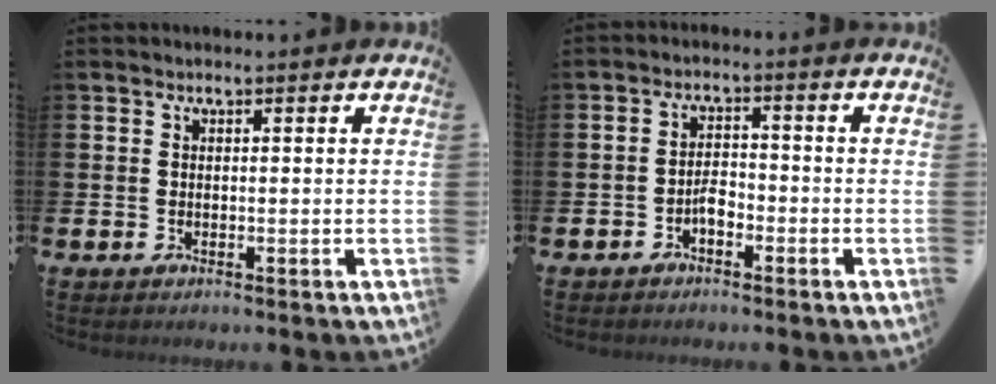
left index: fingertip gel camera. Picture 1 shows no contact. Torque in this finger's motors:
{"motor_torque": [-0.06, 0.08, 0.04, 0.01]}